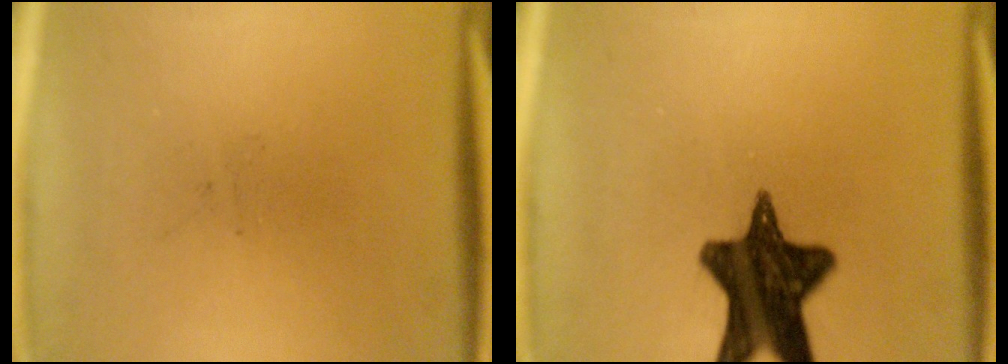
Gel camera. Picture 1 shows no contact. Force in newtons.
{"total": 14.3}